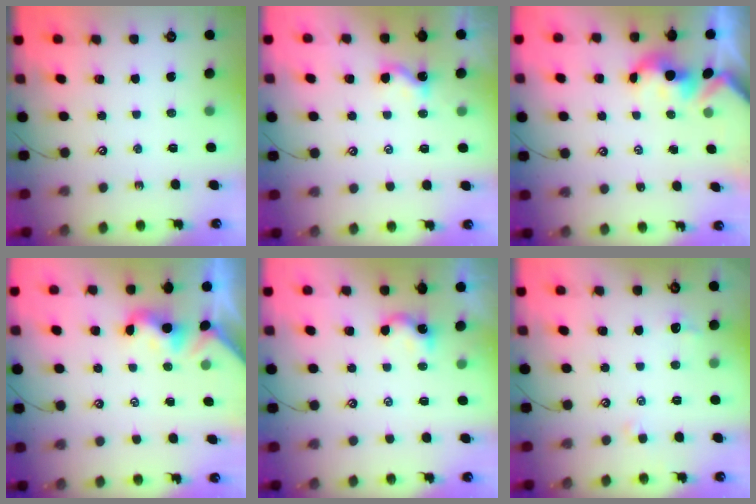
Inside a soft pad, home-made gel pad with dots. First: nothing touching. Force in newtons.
{"total": 1.0, "press": 1.0, "slide": 0.2}
{"total": 1.7, "press": 1.6, "slide": 0.2}
{"total": 2.1, "press": 2.1, "slide": 0.5}
{"total": 1.2, "press": 1.1, "slide": 0.3}
{"total": 1.1, "press": 0.9, "slide": 0.6}